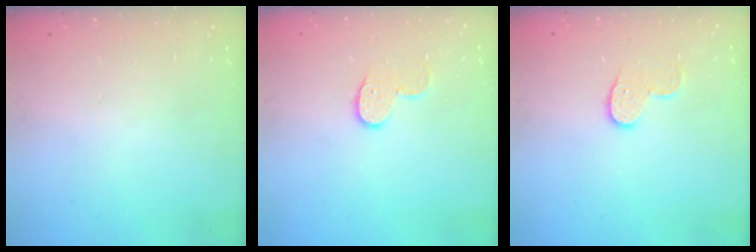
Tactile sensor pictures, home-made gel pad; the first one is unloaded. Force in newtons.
{"total": 8.1, "press": 8.1, "slide": 0.4}
{"total": 8.1, "press": 8.1, "slide": 0.4}